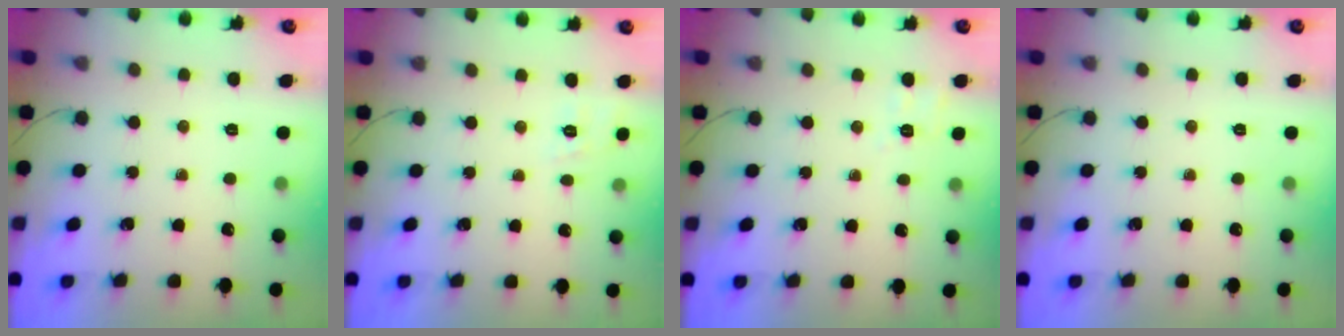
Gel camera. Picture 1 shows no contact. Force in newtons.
{"total": 6.7, "press": 6.4, "slide": 1.8}
{"total": 3.5, "press": 3.0, "slide": 2.0}
{"total": 0.0}